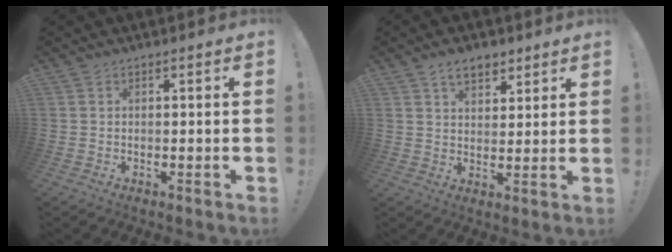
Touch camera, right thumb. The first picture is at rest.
{"total": 6.6, "force": [4.3, 3.9, 3.2], "torque": [-0.043, -0.016, 0.077]}